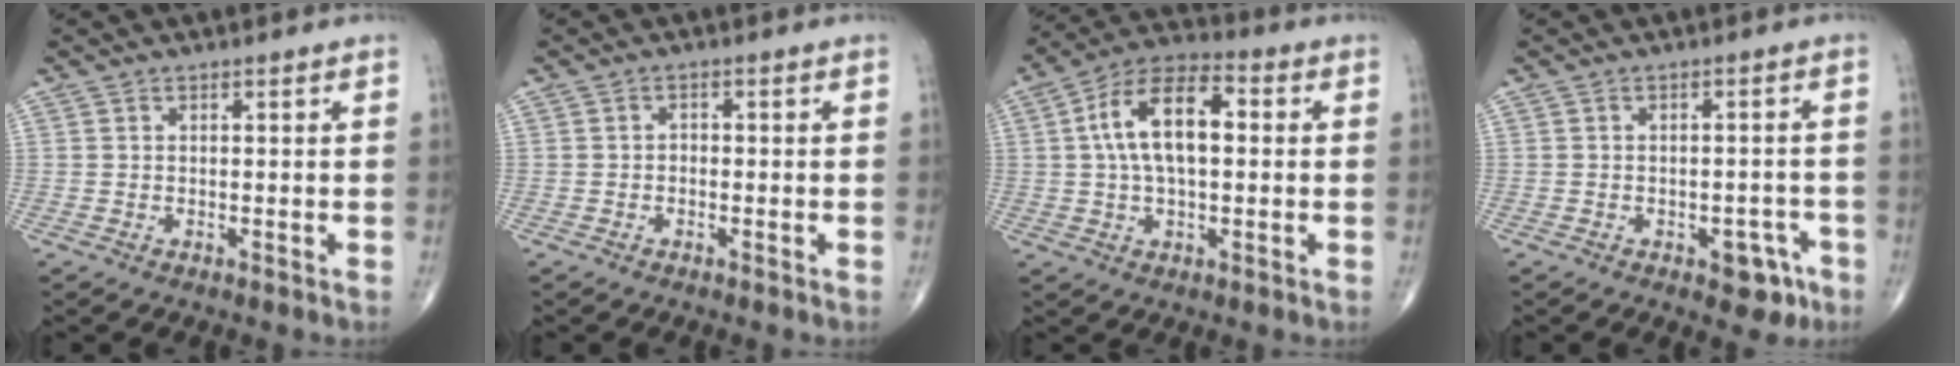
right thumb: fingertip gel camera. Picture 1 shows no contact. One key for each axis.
{"total": 1.0, "fx": -0.4, "fy": 0.8, "fz": 0.6, "tx": 0.000, "ty": 0.005, "tz": -0.010}
{"total": 13.7, "fx": 1.7, "fy": 7.0, "fz": 11.6, "tx": -0.205, "ty": 0.031, "tz": 0.022}
{"total": 5.3, "fx": -2.8, "fy": 3.0, "fz": 3.4, "tx": -0.018, "ty": 0.019, "tz": -0.030}